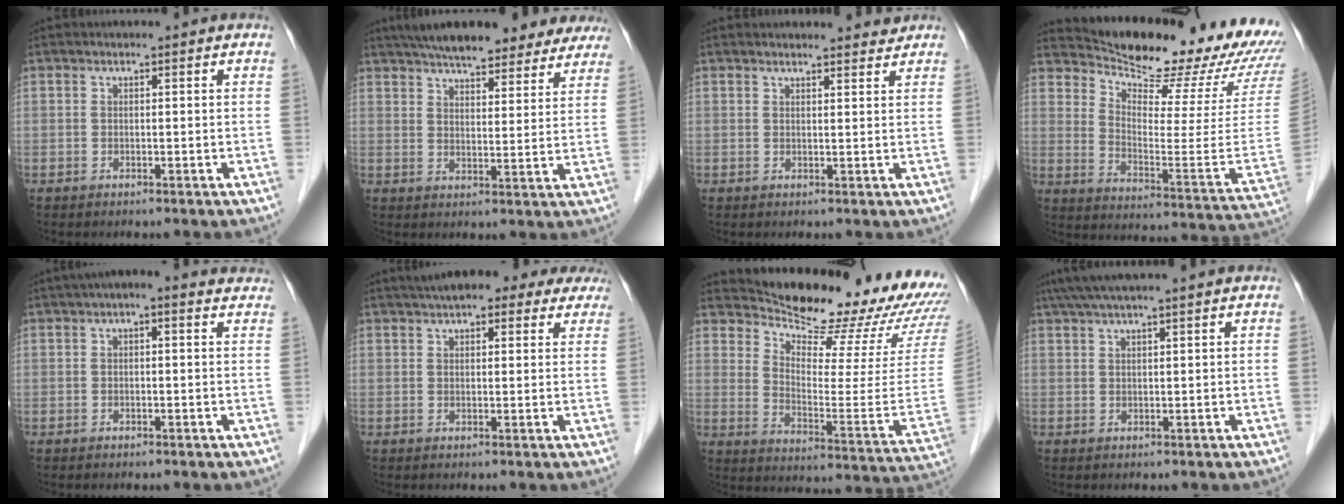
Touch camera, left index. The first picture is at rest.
{"total": 21.2, "force": [18.1, 5.7, 9.3], "torque": [-0.140, 0.024, 0.232]}
{"total": 5.2, "force": [5.1, 0.8, 0.6], "torque": [-0.003, 0.007, 0.052]}
{"total": 24.5, "force": [22.4, 3.4, 9.2], "torque": [-0.149, -0.092, 0.292]}
{"total": 5.5, "force": [3.9, 1.6, 3.5], "torque": [-0.049, 0.035, 0.041]}
{"total": 13.8, "force": [11.3, 4.5, 6.4], "torque": [-0.071, 0.043, 0.136]}
{"total": 23.1, "force": [21.5, 3.3, 7.8], "torque": [-0.124, -0.097, 0.273]}
{"total": 6.1, "force": [5.0, -1.1, 3.4], "torque": [-0.054, 0.033, 0.083]}